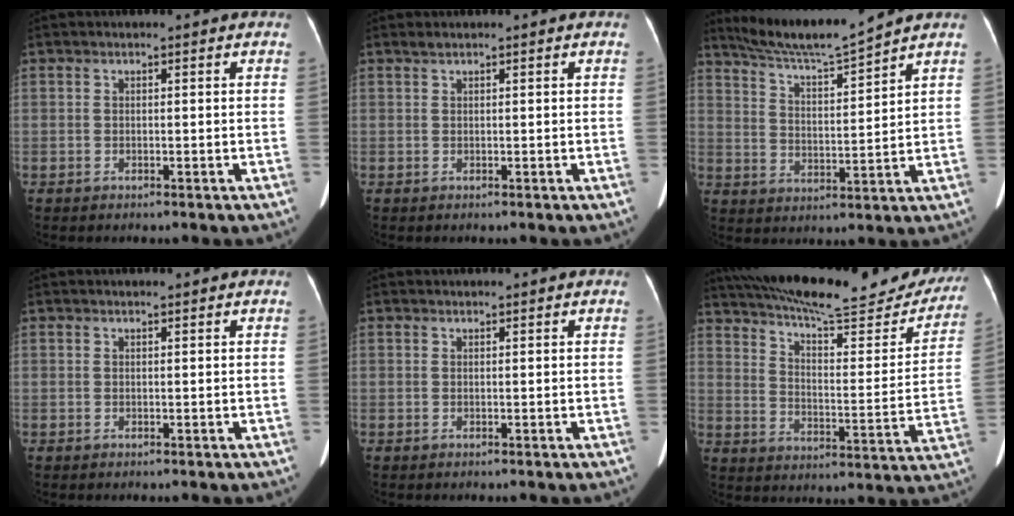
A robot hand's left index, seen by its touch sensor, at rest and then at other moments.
{"total": 0.6, "force": [0.6, 0.0, 0.2], "torque": [-0.012, 0.008, 0.016]}
{"total": 9.8, "force": [9.2, -1.6, 3.1], "torque": [-0.061, -0.005, 0.170]}
{"total": 2.5, "force": [2.3, 0.4, 0.9], "torque": [-0.011, 0.021, 0.031]}
{"total": 2.2, "force": [2.1, 0.4, 0.5], "torque": [-0.011, 0.024, 0.029]}
{"total": 28.8, "force": [25.1, 5.5, 13.1], "torque": [-0.209, -0.034, 0.332]}